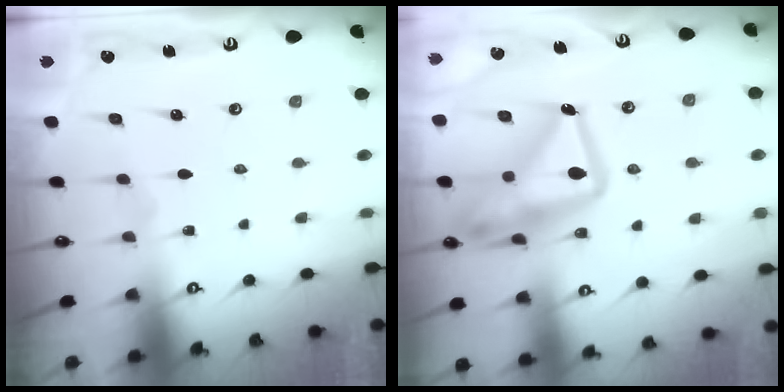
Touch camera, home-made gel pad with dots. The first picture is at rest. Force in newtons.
{"total": 20.7, "press": 20.6, "slide": 1.9}